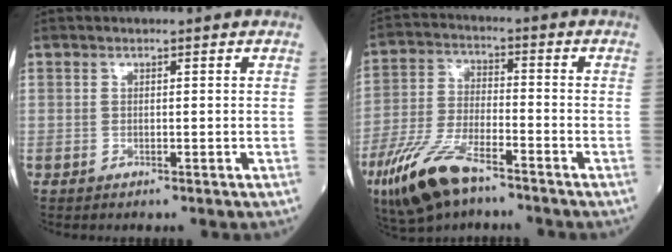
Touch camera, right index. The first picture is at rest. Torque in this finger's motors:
{"motor_torque": [0.68, -0.68, 0.60, 0.14]}